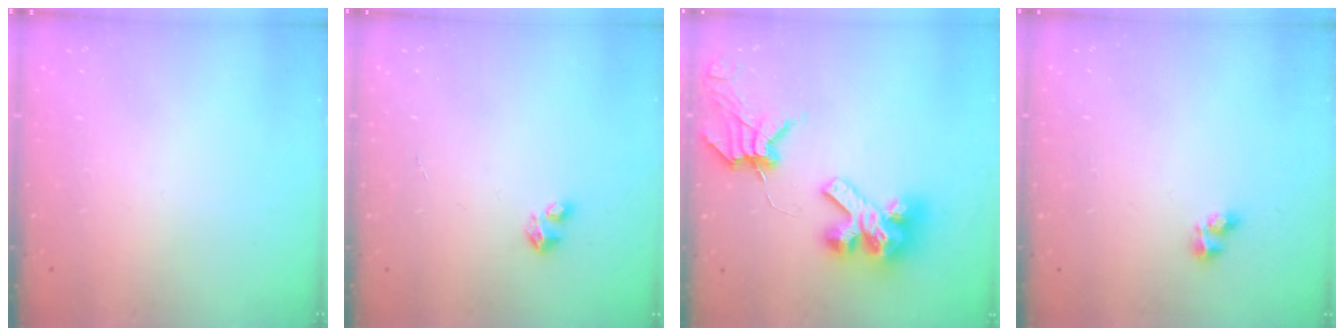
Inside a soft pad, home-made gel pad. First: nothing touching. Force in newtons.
{"total": 3.0, "press": 2.9, "slide": 0.2}
{"total": 14.1, "press": 14.0, "slide": 1.7}
{"total": 2.7, "press": 2.5, "slide": 1.0}